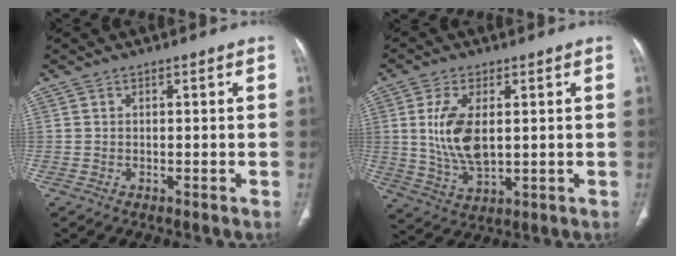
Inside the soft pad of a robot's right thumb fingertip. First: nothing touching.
{"total": 10.2, "force": [1.4, 4.9, 8.8], "torque": [-0.181, -0.016, 0.037]}